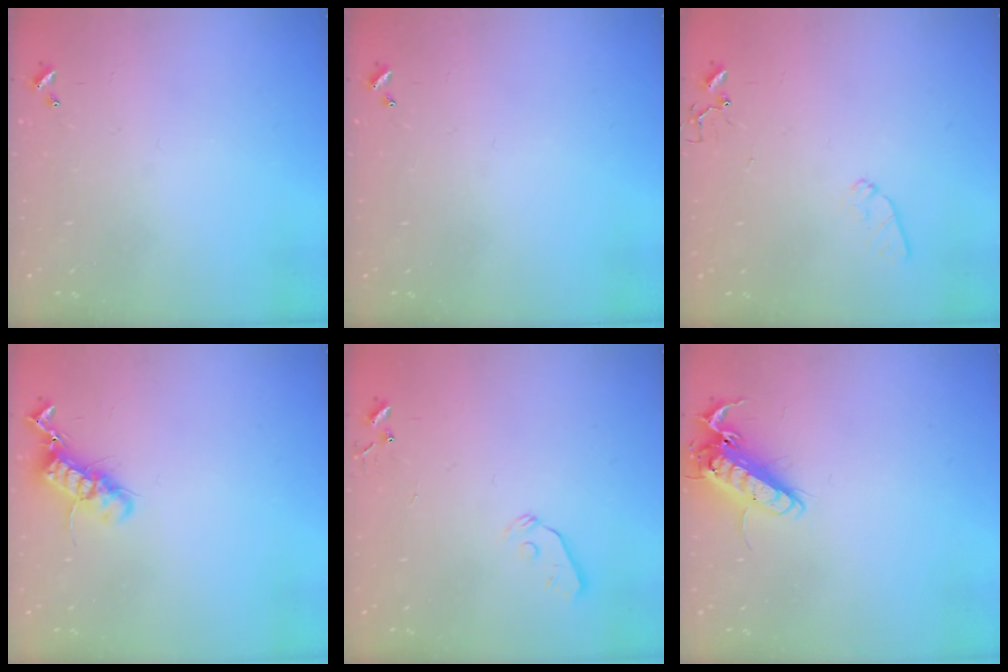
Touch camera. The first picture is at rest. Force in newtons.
{"total": 0.0}
{"total": 7.6, "press": 7.6, "slide": 0.6}
{"total": 12.5, "press": 12.5, "slide": 0.4}
{"total": 3.3, "press": 3.2, "slide": 0.8}
{"total": 15.0, "press": 14.7, "slide": 2.5}